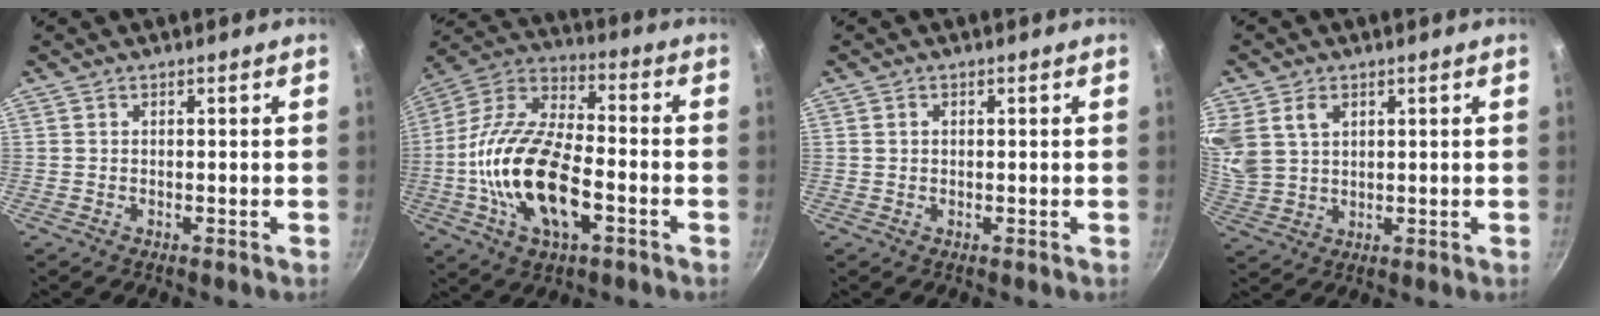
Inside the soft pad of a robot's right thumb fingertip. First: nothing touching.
{"total": 20.8, "force": [-5.3, 10.1, 17.4], "torque": [-0.322, 0.033, -0.114]}
{"total": 0.8, "force": [0.2, 0.7, 0.5], "torque": [-0.006, 0.005, 0.004]}
{"total": 8.7, "force": [3.7, 6.2, 4.8], "torque": [-0.090, -0.012, 0.081]}